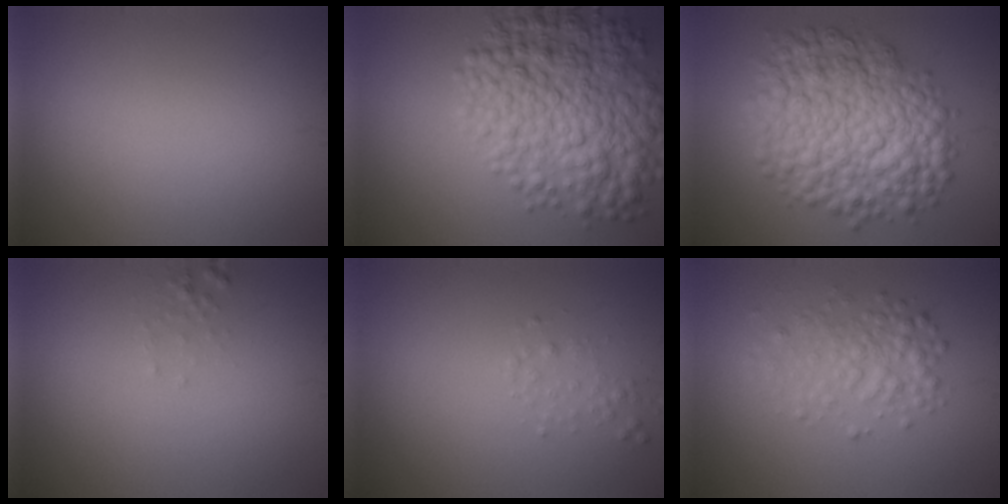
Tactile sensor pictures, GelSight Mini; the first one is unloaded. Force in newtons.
{"total": 8.9, "press": 8.9, "slide": 0.2}
{"total": 9.9, "press": 9.9, "slide": 0.2}
{"total": 0.6, "press": 0.6, "slide": 0.1}
{"total": 1.0, "press": 1.0, "slide": 0.0}
{"total": 3.1, "press": 3.1, "slide": 0.1}